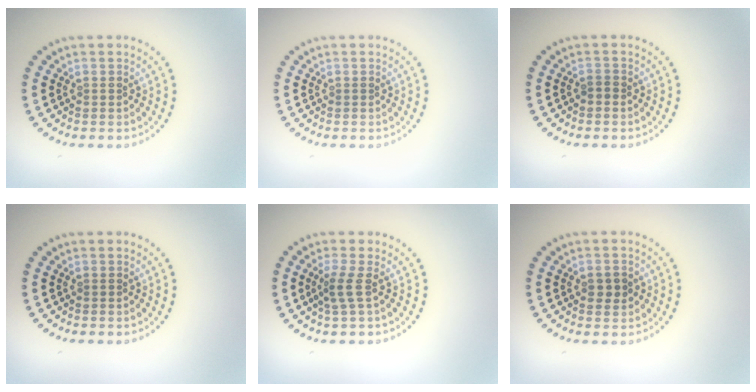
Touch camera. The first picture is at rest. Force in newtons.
{"total": 0.0}
{"total": 0.7, "press": 0.6, "slide": 0.3}
{"total": 0.0}
{"total": 1.9, "press": 1.3, "slide": 1.4}
{"total": 1.5, "press": 1.5, "slide": 0.1}